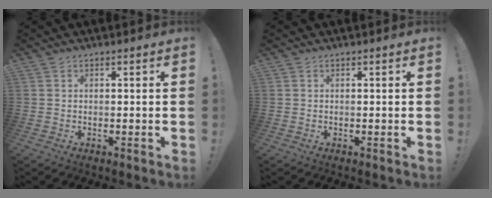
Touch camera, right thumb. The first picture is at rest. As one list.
[{"total": 0.0}]